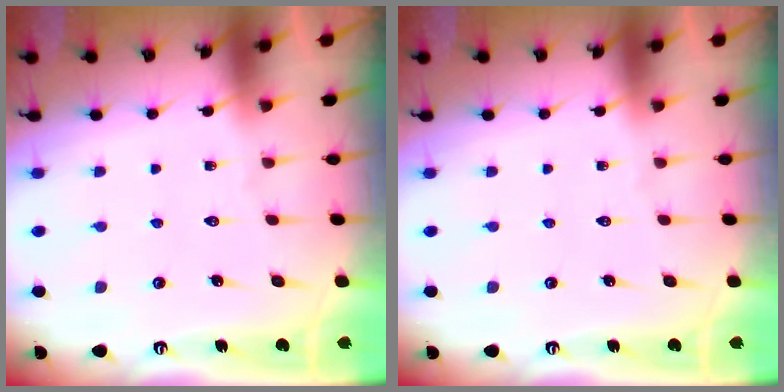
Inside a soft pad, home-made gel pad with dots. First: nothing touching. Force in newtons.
{"total": 0.0}